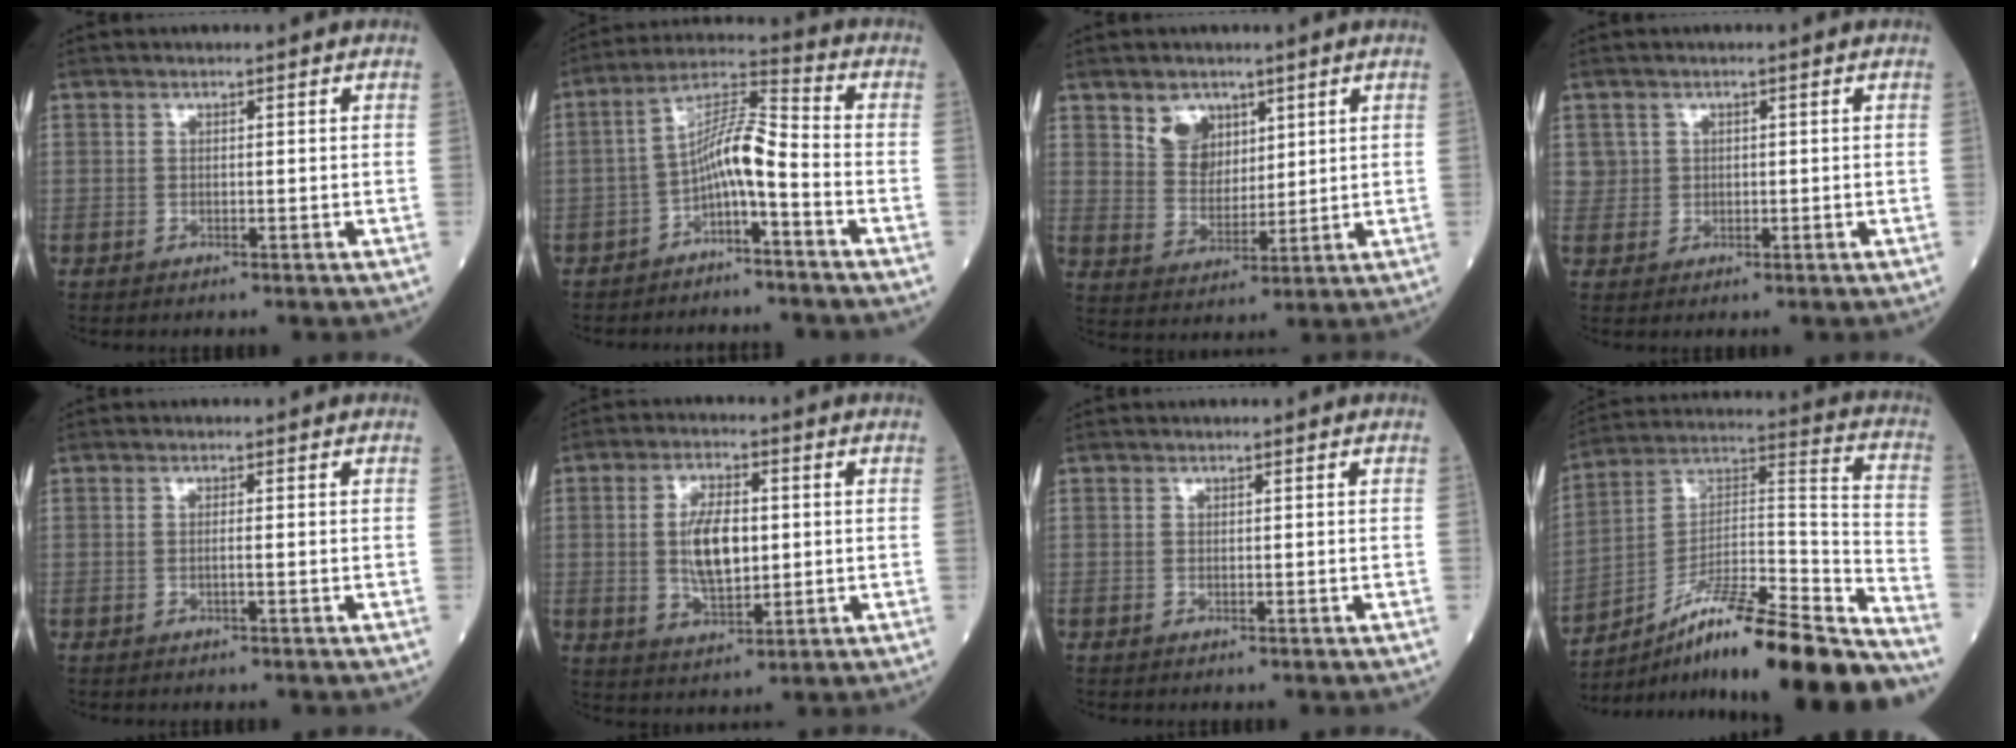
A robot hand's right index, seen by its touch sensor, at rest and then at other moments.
{"total": 7.7, "force": [-3.0, 1.1, 7.0], "torque": [-0.129, 0.030, -0.056]}
{"total": 5.7, "force": [3.5, 3.9, 2.2], "torque": [-0.045, 0.006, 0.074]}
{"total": 1.9, "force": [0.7, 1.8, 0.0], "torque": [0.012, 0.006, 0.011]}
{"total": 0.7, "force": [-0.2, -0.2, 0.7], "torque": [-0.013, 0.002, -0.003]}
{"total": 8.3, "force": [0.4, 3.5, 7.6], "torque": [-0.151, 0.004, 0.013]}
{"total": 0.0}
{"total": 25.2, "force": [-20.5, 1.1, 14.6], "torque": [-0.187, 0.017, -0.329]}